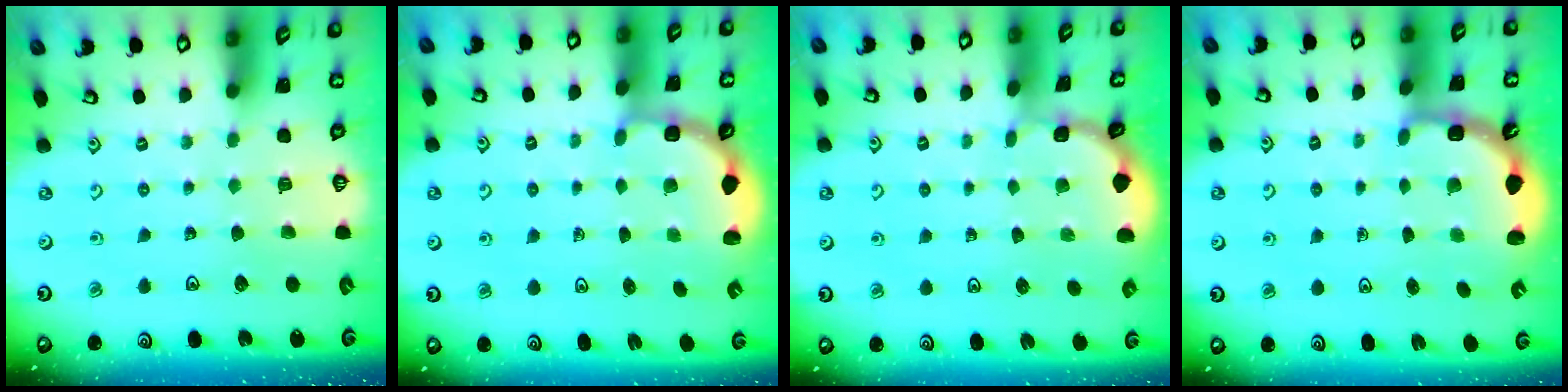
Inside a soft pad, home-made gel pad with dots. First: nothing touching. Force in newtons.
{"total": 3.0, "press": 2.3, "slide": 1.8}
{"total": 2.3, "press": 2.3, "slide": 0.1}
{"total": 3.2, "press": 2.7, "slide": 1.7}